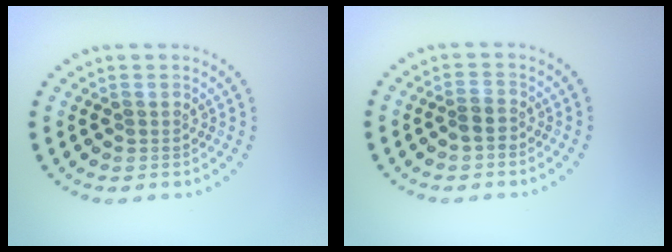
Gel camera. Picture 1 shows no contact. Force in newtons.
{"total": 1.6, "press": 1.4, "slide": 0.6}